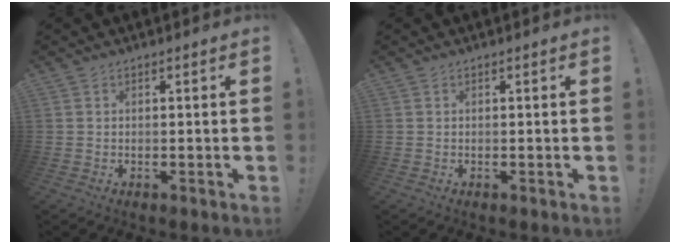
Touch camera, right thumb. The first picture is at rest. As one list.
[{"total": 0.0}]